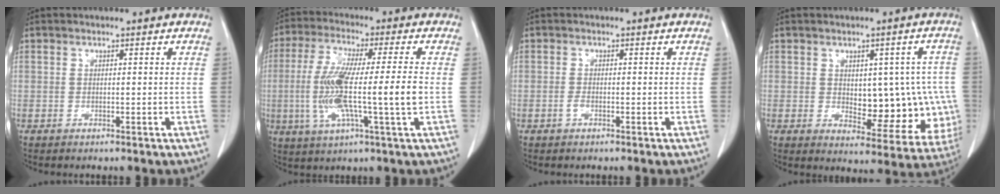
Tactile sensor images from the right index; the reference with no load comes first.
{"total": 13.2, "force": [-1.4, 0.3, 13.2], "torque": [-0.260, -0.005, -0.032]}
{"total": 0.9, "force": [-0.5, 0.3, 0.7], "torque": [-0.015, 0.001, -0.009]}
{"total": 12.5, "force": [-0.5, 6.4, 10.7], "torque": [-0.120, 0.013, 0.013]}